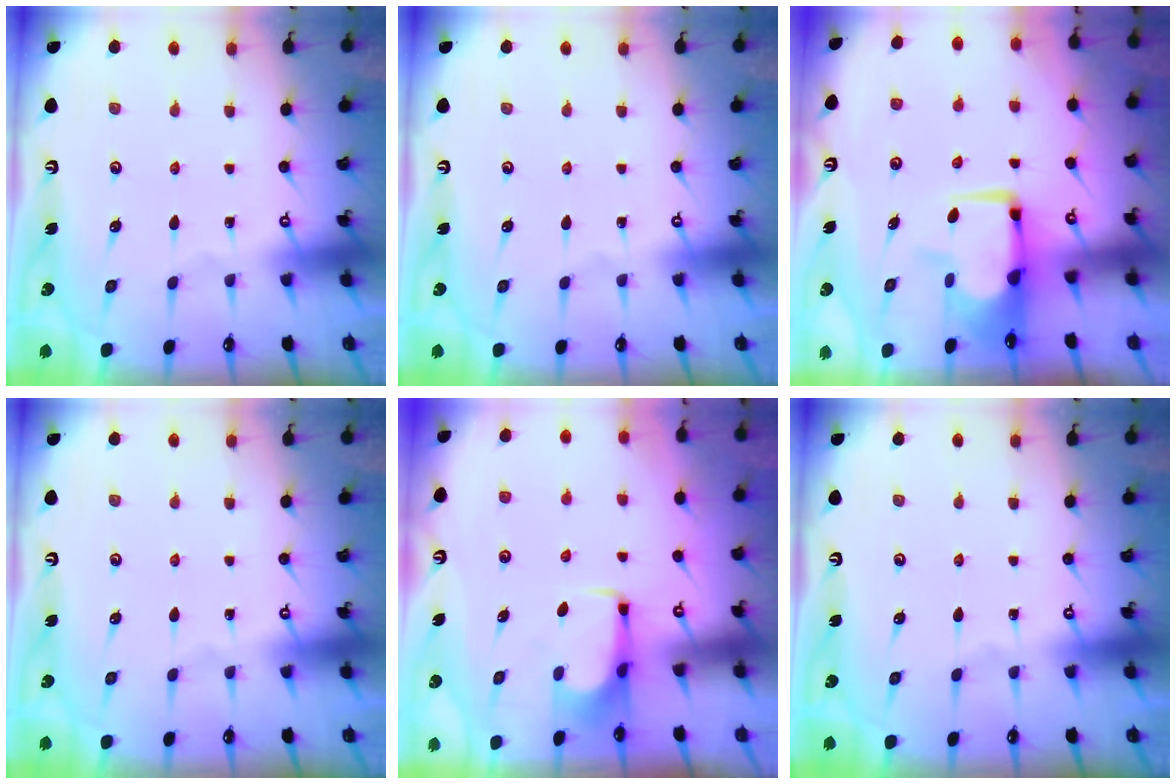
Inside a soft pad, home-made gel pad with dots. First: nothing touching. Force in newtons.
{"total": 0.0}
{"total": 2.6, "press": 2.4, "slide": 1.0}
{"total": 0.0}
{"total": 1.6, "press": 1.5, "slide": 0.4}
{"total": 0.0}